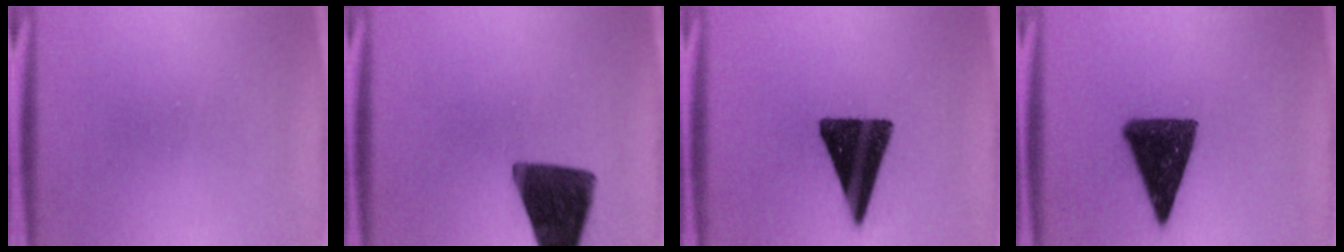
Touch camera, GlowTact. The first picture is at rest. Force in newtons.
{"total": 14.9}
{"total": 16.1}
{"total": 11.5}